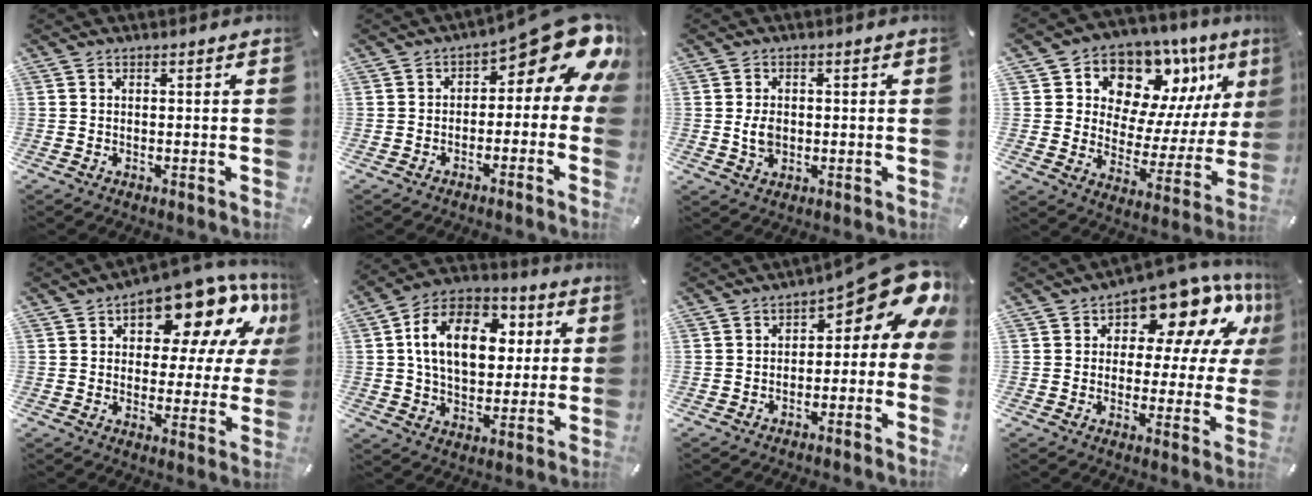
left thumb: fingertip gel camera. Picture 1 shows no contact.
{"total": 12.1, "force": [5.4, 5.3, 9.5], "torque": [-0.119, -0.045, 0.087]}
{"total": 4.2, "force": [-0.1, 3.2, 2.7], "torque": [-0.057, -0.003, -0.006]}
{"total": 12.4, "force": [9.3, 7.6, 3.0], "torque": [-0.040, -0.102, 0.165]}
{"total": 17.7, "force": [11.2, 8.4, 10.8], "torque": [-0.157, -0.076, 0.187]}
{"total": 17.1, "force": [4.1, 11.7, 11.8], "torque": [-0.213, -0.001, 0.071]}
{"total": 10.7, "force": [4.8, 4.6, 8.4], "torque": [-0.108, -0.043, 0.076]}
{"total": 15.2, "force": [9.3, 7.5, 9.4], "torque": [-0.133, -0.070, 0.157]}